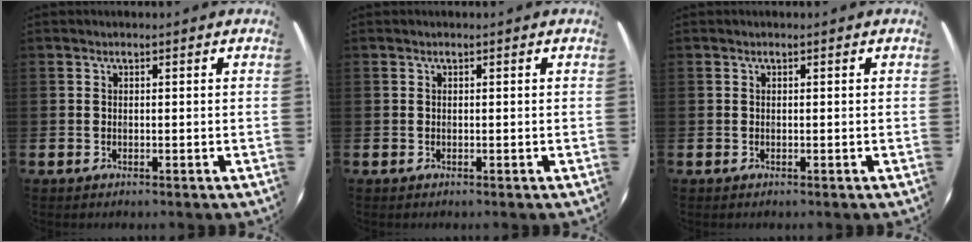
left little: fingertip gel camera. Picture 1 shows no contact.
{"total": 0.0}
{"total": 0.0}